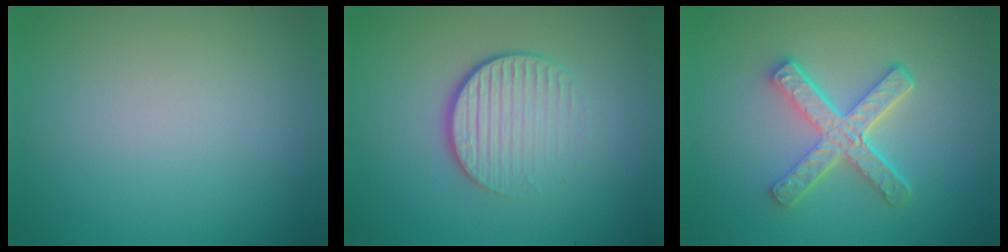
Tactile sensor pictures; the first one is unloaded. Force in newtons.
{"total": 4.4, "press": 2.7, "slide": 3.5}
{"total": 4.9, "press": 3.6, "slide": 3.3}